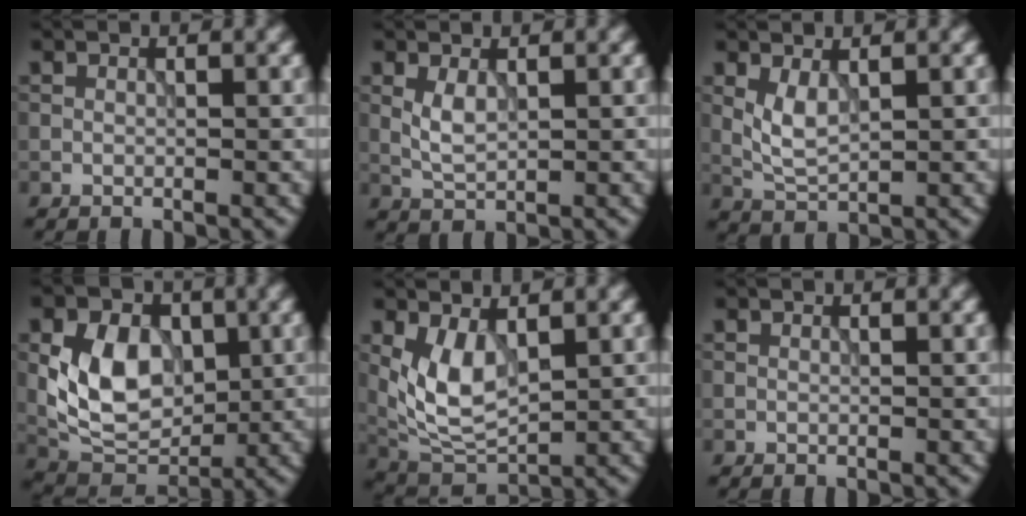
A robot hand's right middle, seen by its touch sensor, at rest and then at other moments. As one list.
[{"total": 1.9, "force": [0.4, 0.9, 1.7], "torque": [-0.043, -0.002, 0.012]}, {"total": 2.4, "force": [0.7, 1.0, 2.1], "torque": [-0.053, -0.003, 0.019]}, {"total": 7.1, "force": [0.6, 5.0, 5.0], "torque": [-0.093, -0.006, 0.006]}, {"total": 4.7, "force": [1.0, 2.4, 3.9], "torque": [-0.082, -0.007, 0.025]}, {"total": 0.0}]